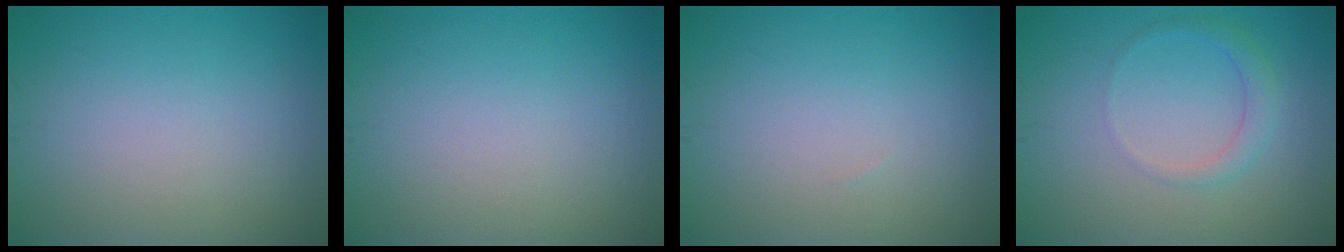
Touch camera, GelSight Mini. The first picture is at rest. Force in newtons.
{"total": 0.0}
{"total": 0.0}
{"total": 1.8, "press": 1.8, "slide": 0.1}